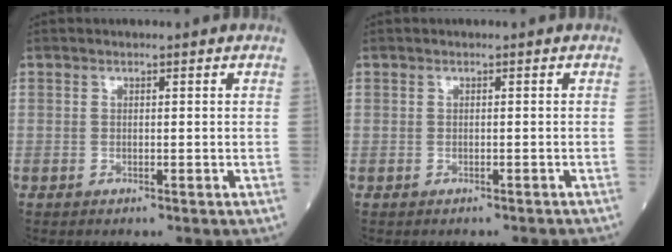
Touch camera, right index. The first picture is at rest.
{"total": 1.3, "force": [-1.2, 0.6, 0.3], "torque": [-0.002, 0.001, -0.015]}